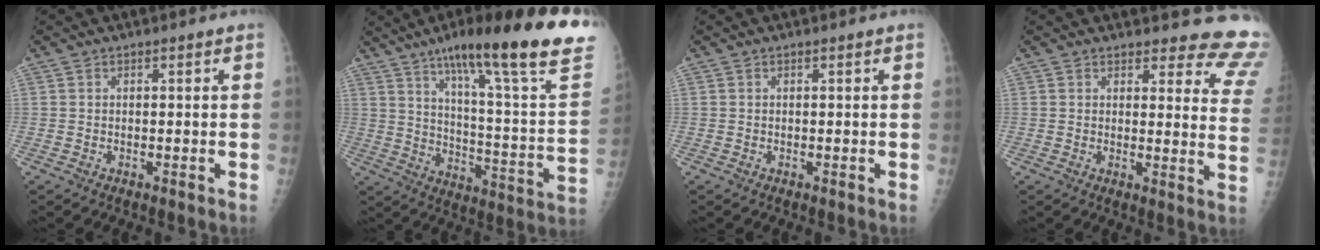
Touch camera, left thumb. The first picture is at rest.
{"total": 30.0, "force": [19.7, 4.1, 22.2], "torque": [-0.300, -0.062, 0.285]}
{"total": 0.0}
{"total": 14.0, "force": [13.5, 3.4, 1.9], "torque": [0.035, -0.133, 0.111]}